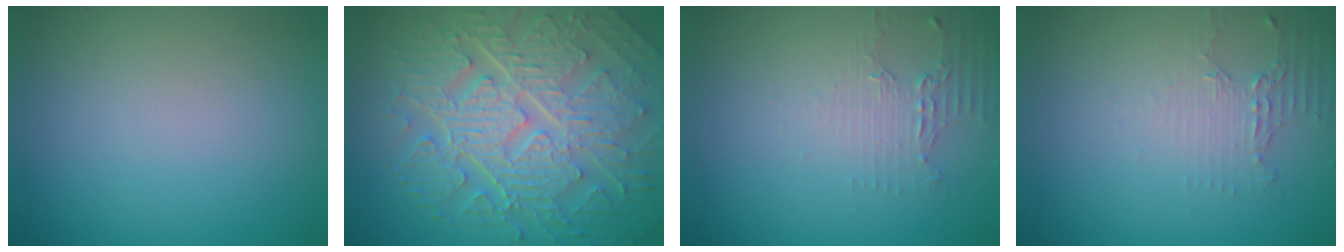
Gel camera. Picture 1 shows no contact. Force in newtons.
{"total": 10.3, "press": 6.9, "slide": 7.7}
{"total": 2.0, "press": 1.5, "slide": 1.3}
{"total": 2.0, "press": 1.5, "slide": 1.3}